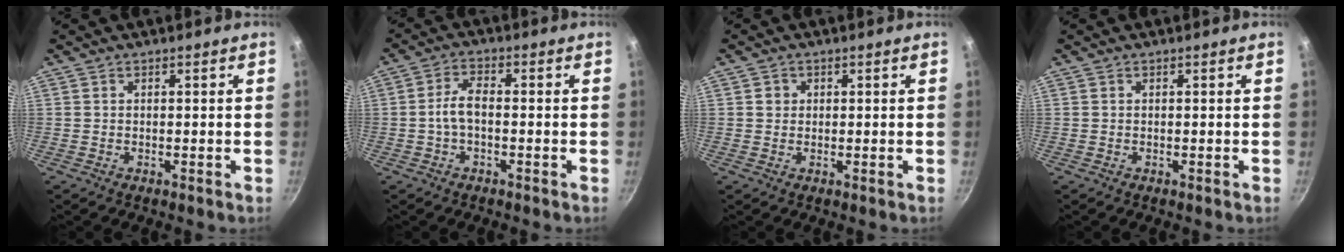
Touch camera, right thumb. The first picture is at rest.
{"total": 4.4, "force": [-0.9, 2.1, 3.8], "torque": [-0.075, 0.023, -0.024]}
{"total": 1.6, "force": [0.3, 1.5, 0.4], "torque": [0.001, 0.002, 0.003]}
{"total": 0.0}